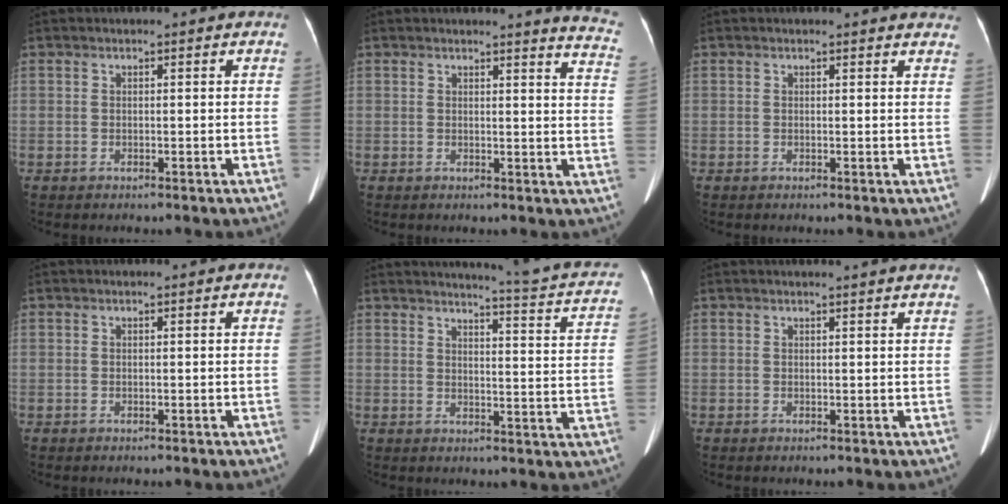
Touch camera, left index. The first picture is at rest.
{"total": 8.1, "force": [7.9, -0.2, 1.8], "torque": [-0.003, -0.075, 0.051]}
{"total": 5.4, "force": [5.2, 1.0, 1.0], "torque": [0.003, -0.010, 0.027]}
{"total": 0.0}
{"total": 14.6, "force": [13.3, 0.2, 6.0], "torque": [-0.072, -0.063, 0.130]}
{"total": 3.7, "force": [3.4, -0.6, 1.3], "torque": [-0.017, 0.005, 0.031]}